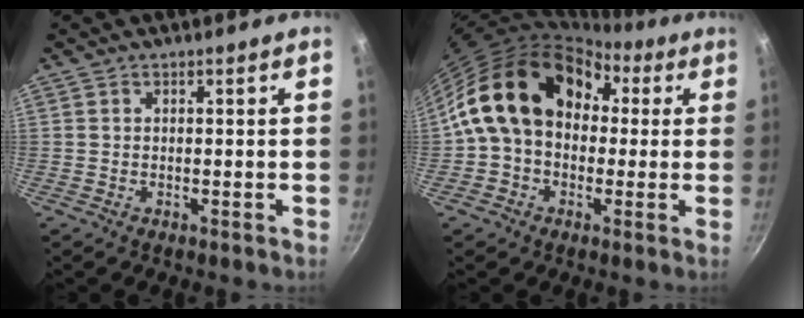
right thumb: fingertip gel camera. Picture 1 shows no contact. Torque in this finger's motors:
{"motor_torque": [0.51, 4.11, 1.60, -1.17, 0.30]}